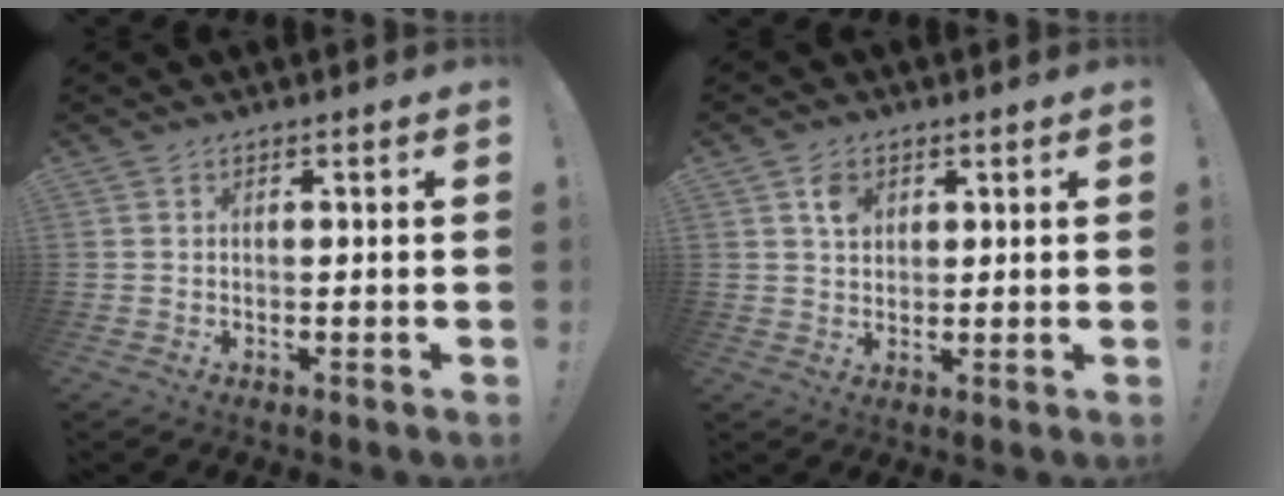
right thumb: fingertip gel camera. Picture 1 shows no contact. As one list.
[{"total": 4.7, "force": [2.1, 3.6, 2.2], "torque": [-0.028, -0.005, 0.036]}]